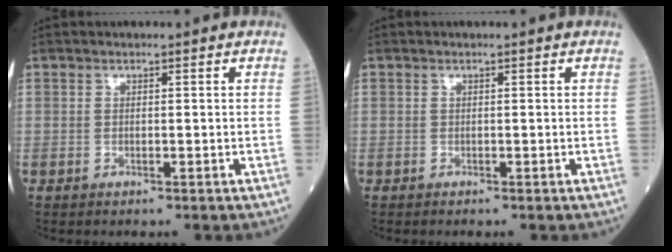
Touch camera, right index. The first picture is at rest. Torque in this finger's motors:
{"motor_torque": [0.00, 0.00, 0.00, -0.04]}